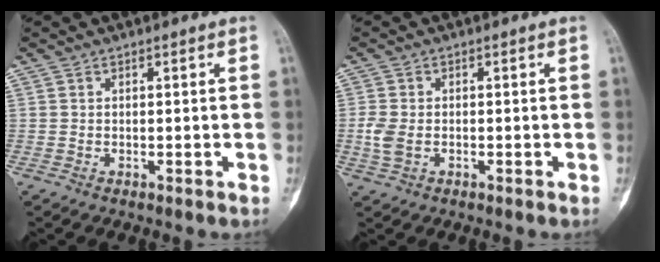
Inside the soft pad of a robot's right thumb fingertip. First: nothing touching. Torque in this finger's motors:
{"motor_torque": [0.58, 0.67, 0.37, -0.33, 0.15]}